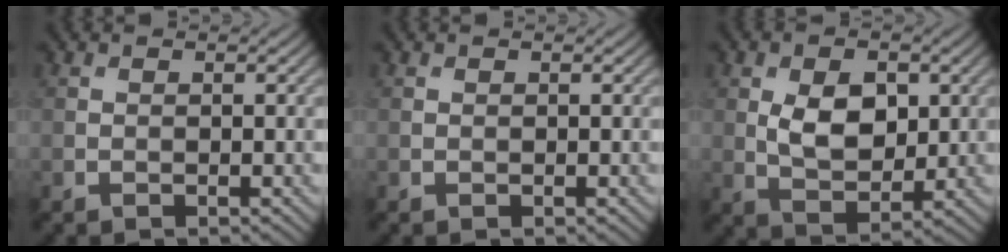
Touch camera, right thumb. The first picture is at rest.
{"total": 0.0}
{"total": 6.8, "force": [1.1, 4.2, 5.3], "torque": [-0.099, -0.004, 0.022]}